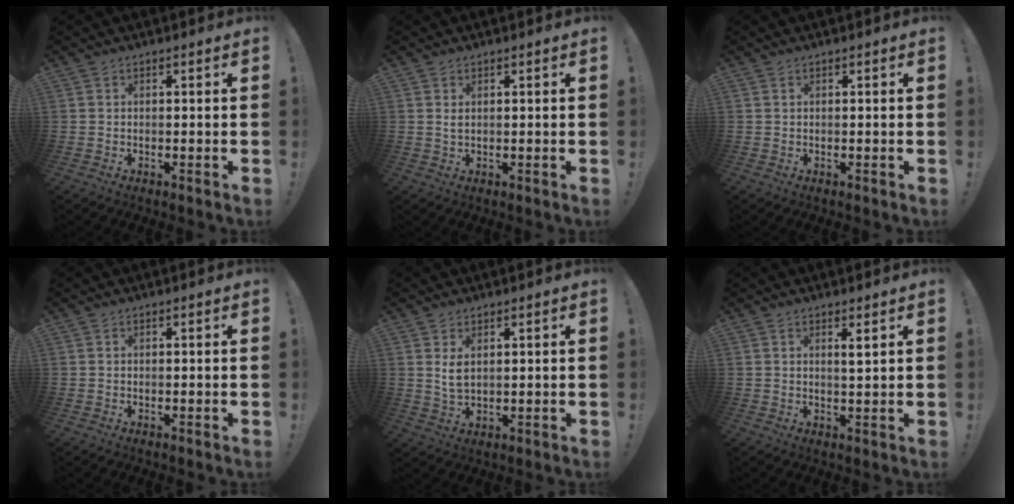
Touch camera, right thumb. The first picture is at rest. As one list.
[{"total": 1.3, "force": [0.3, 0.5, 1.1], "torque": [-0.020, 0.000, 0.004]}, {"total": 0.0}, {"total": 0.0}, {"total": 4.2, "force": [1.4, 2.1, 3.4], "torque": [-0.064, -0.005, 0.022]}, {"total": 2.5, "force": [1.3, 0.0, 2.1], "torque": [-0.024, -0.014, 0.016]}]